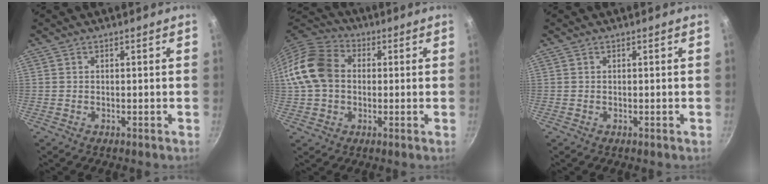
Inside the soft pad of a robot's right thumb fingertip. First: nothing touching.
{"total": 13.5, "force": [0.6, 10.4, 8.6], "torque": [-0.147, 0.027, -0.004]}
{"total": 0.0}